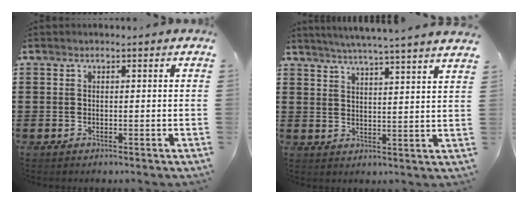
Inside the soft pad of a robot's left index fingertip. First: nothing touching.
{"total": 4.6, "force": [4.3, -1.2, 1.0], "torque": [-0.035, -0.027, 0.073]}